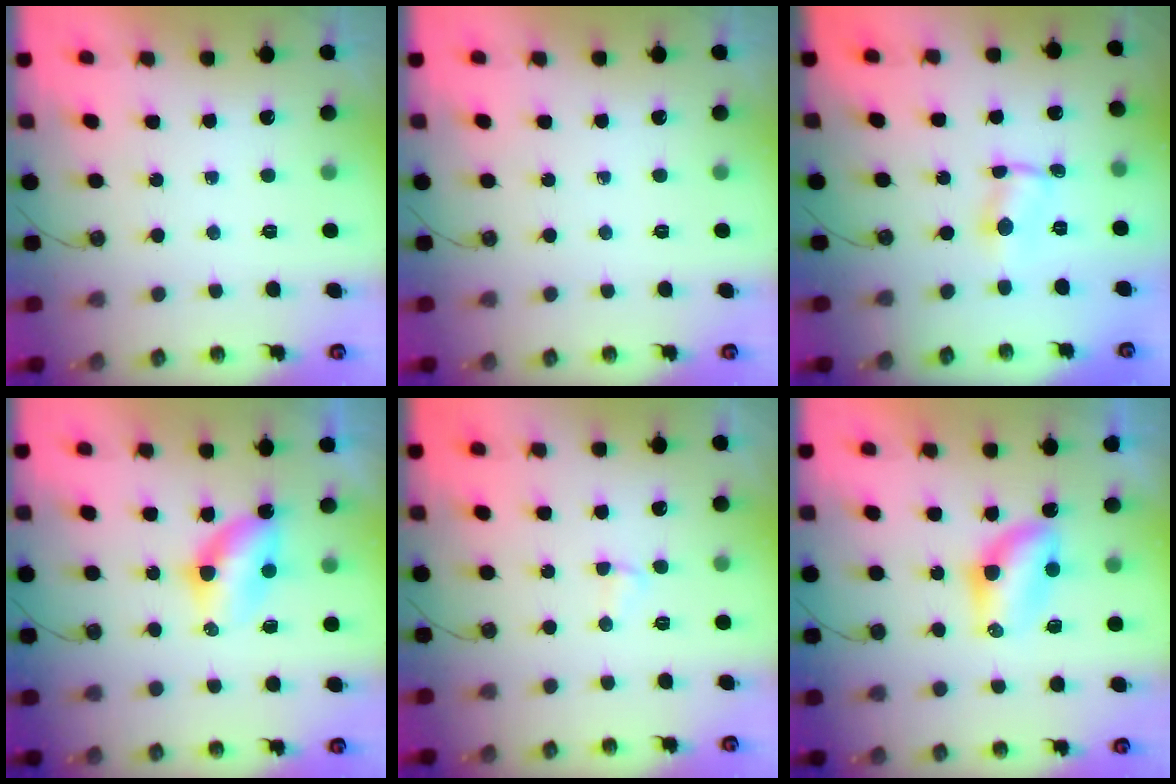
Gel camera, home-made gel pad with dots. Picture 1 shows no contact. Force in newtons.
{"total": 0.0}
{"total": 1.0, "press": 0.6, "slide": 0.8}
{"total": 5.5, "press": 5.5, "slide": 0.6}
{"total": 2.5, "press": 2.5, "slide": 0.7}
{"total": 8.2, "press": 7.3, "slide": 3.8}